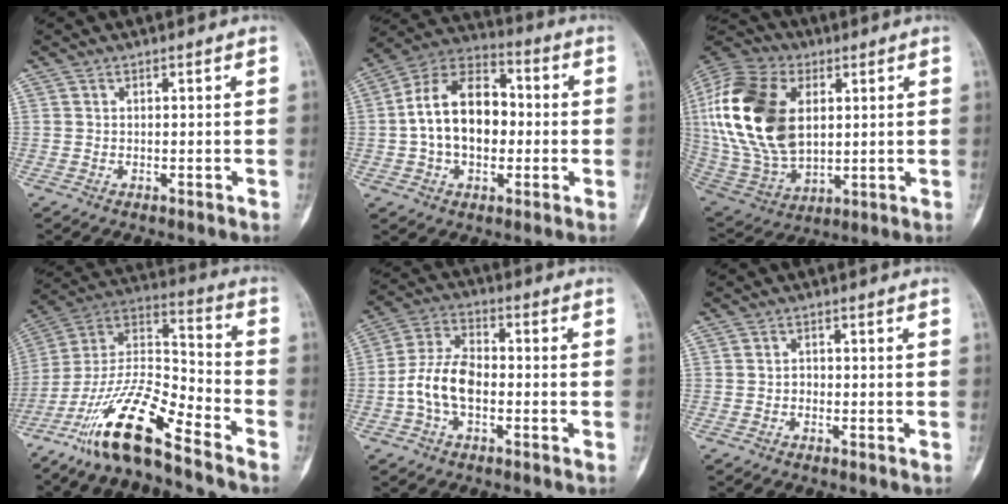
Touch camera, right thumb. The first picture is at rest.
{"total": 16.3, "force": [-0.3, 10.8, 12.1], "torque": [-0.184, 0.037, -0.013]}
{"total": 25.2, "force": [4.5, 15.9, 19.0], "torque": [-0.394, -0.014, 0.086]}
{"total": 18.0, "force": [-12.8, 4.0, 12.0], "torque": [-0.229, 0.078, -0.239]}
{"total": 9.5, "force": [-2.0, 5.7, 7.3], "torque": [-0.145, 0.031, -0.046]}
{"total": 1.0, "force": [-0.3, 0.9, 0.4], "torque": [0.004, 0.006, -0.008]}